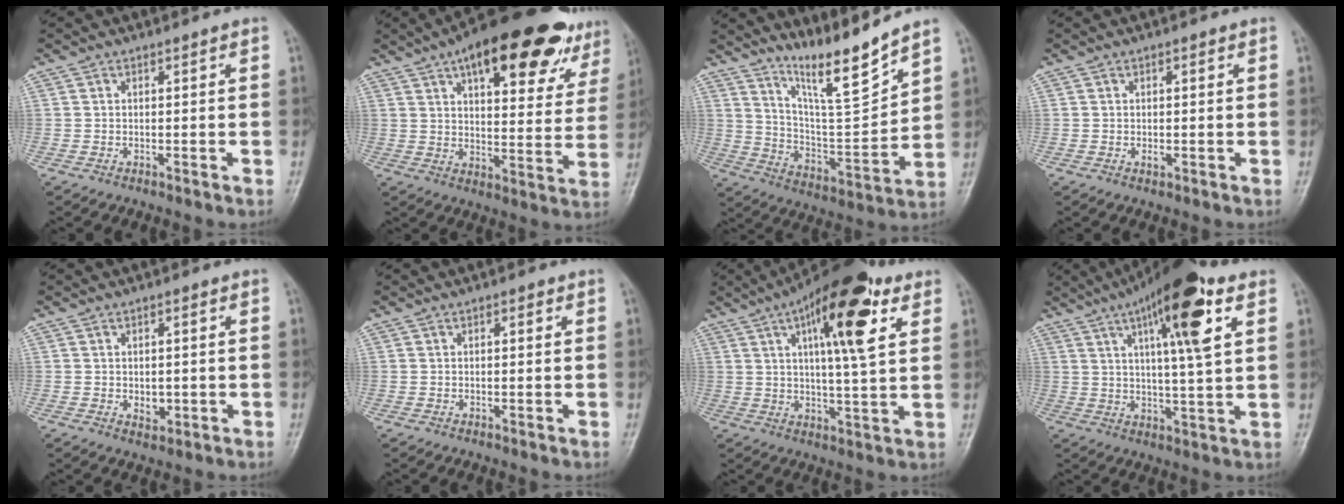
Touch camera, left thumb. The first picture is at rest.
{"total": 25.5, "force": [15.2, 10.0, 17.8], "torque": [-0.215, -0.015, 0.207]}
{"total": 12.5, "force": [10.4, 0.5, 7.0], "torque": [-0.107, -0.081, 0.192]}
{"total": 1.6, "force": [0.1, 0.9, 1.2], "torque": [-0.013, 0.002, 0.001]}
{"total": 3.2, "force": [-0.1, 2.2, 2.3], "torque": [-0.020, -0.003, 0.002]}
{"total": 1.1, "force": [0.4, 0.6, 0.8], "torque": [-0.007, 0.004, 0.002]}
{"total": 17.2, "force": [7.3, 5.0, 14.7], "torque": [-0.202, -0.010, 0.107]}
{"total": 15.8, "force": [7.0, 3.3, 13.8], "torque": [-0.209, -0.010, 0.105]}